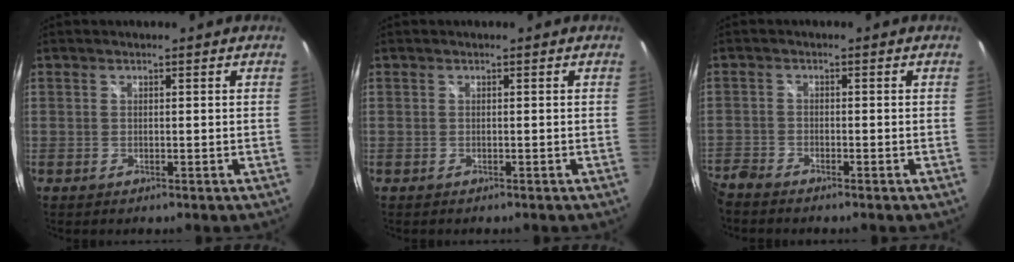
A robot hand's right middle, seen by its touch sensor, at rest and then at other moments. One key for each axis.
{"total": 0.0}
{"total": 5.1, "fx": -4.7, "fy": 1.3, "fz": 1.3, "tx": -0.051, "ty": -0.019, "tz": -0.099}